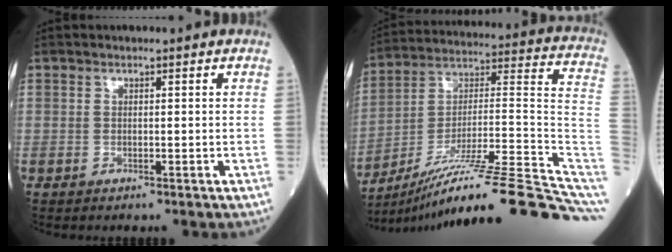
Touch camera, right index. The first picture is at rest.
{"total": 26.9, "force": [-19.5, 0.6, 18.5], "torque": [-0.193, 0.037, -0.305]}